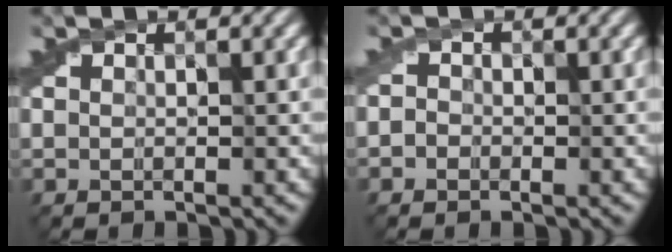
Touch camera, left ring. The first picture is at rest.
{"total": 1.4, "force": [-0.2, 1.3, 0.5], "torque": [0.002, -0.001, -0.023]}